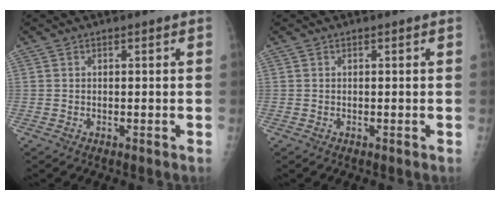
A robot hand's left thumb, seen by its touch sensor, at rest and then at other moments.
{"total": 0.0}